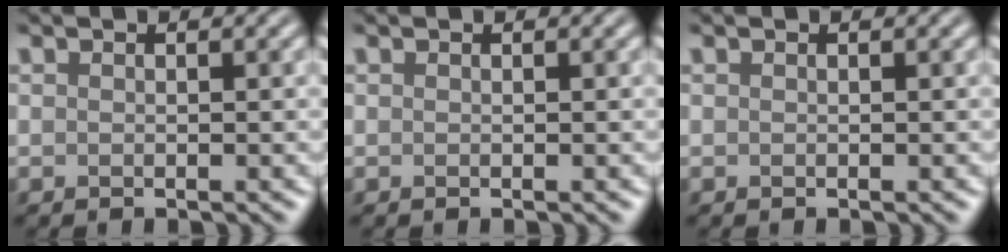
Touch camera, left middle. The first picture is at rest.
{"total": 0.0}
{"total": 0.0}